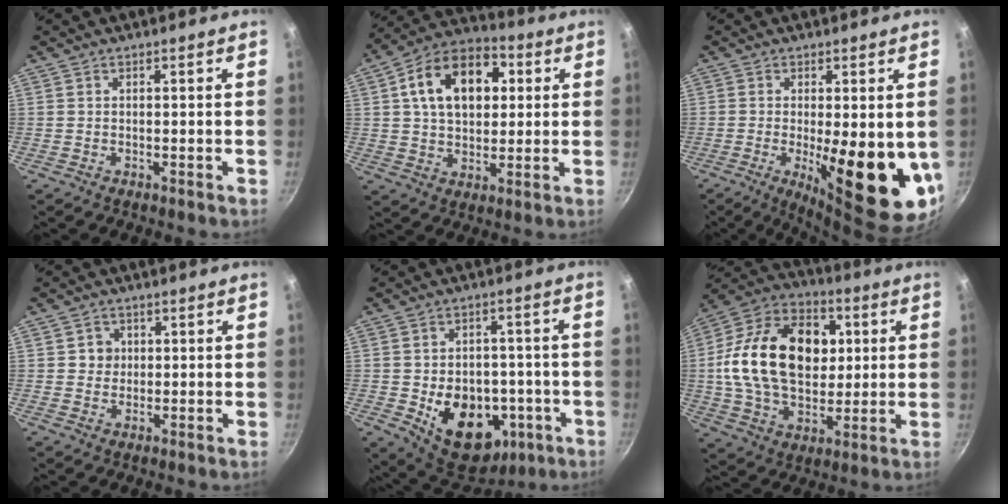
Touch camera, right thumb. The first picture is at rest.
{"total": 16.8, "force": [4.1, 11.2, 11.8], "torque": [-0.160, 0.017, 0.054]}
{"total": 16.8, "force": [-2.2, 5.3, 15.8], "torque": [-0.202, -0.026, -0.021]}
{"total": 3.0, "force": [0.4, 2.9, 0.8], "torque": [0.009, 0.003, 0.003]}
{"total": 17.9, "force": [-5.0, 12.8, 11.5], "torque": [-0.135, 0.020, -0.052]}
{"total": 25.4, "force": [3.3, 17.4, 18.2], "torque": [-0.284, 0.019, 0.047]}